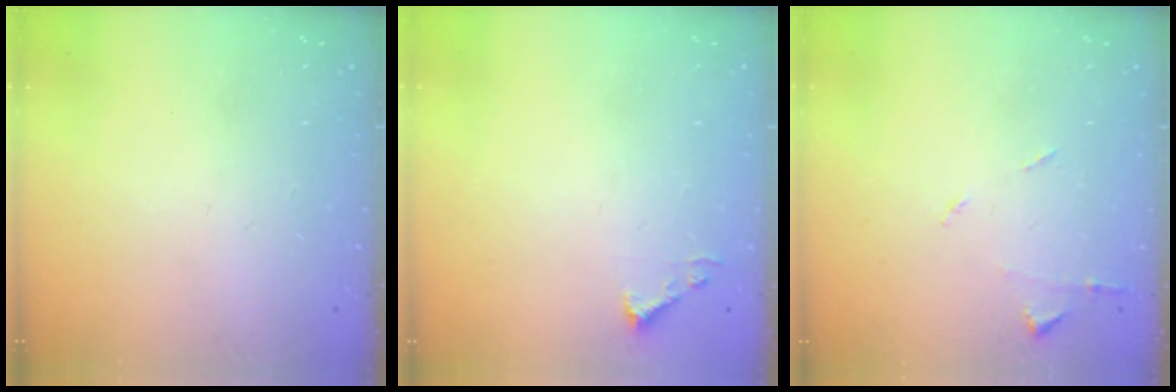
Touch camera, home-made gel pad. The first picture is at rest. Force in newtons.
{"total": 3.7, "press": 3.7, "slide": 0.4}
{"total": 5.6, "press": 5.6, "slide": 0.8}